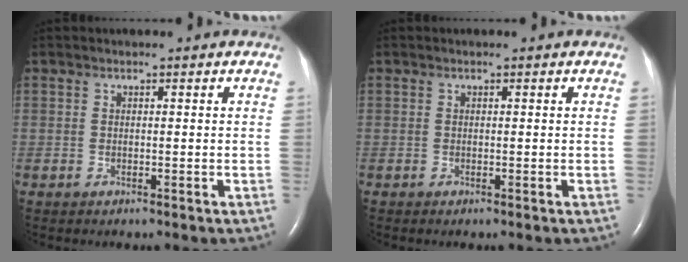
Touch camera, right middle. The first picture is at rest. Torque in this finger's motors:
{"motor_torque": [0.02, -0.03, 0.00, 0.00]}